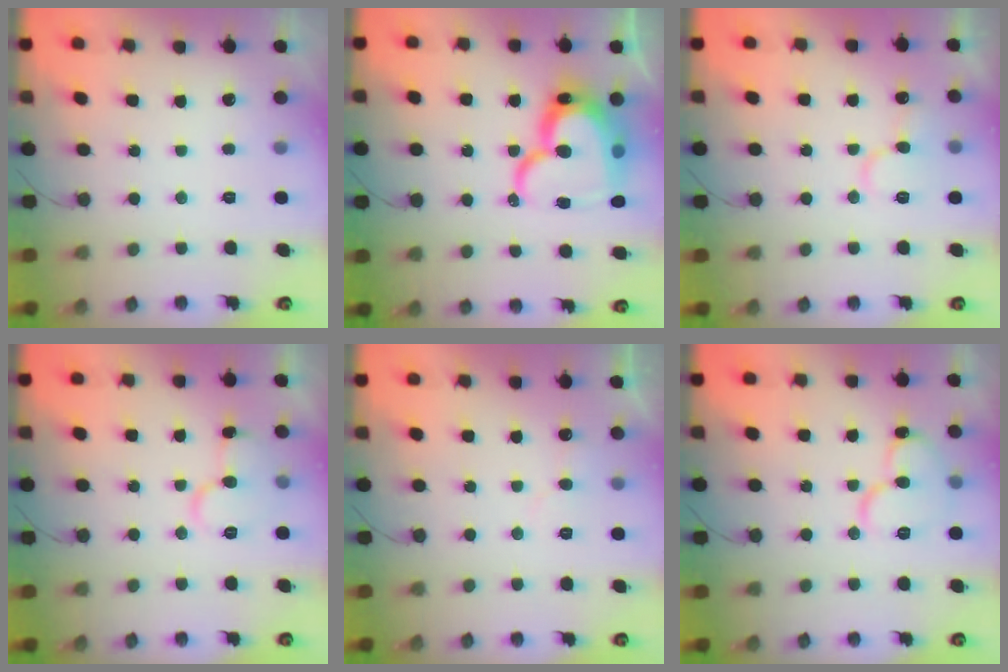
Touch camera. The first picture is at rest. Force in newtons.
{"total": 25.1, "press": 25.0, "slide": 1.9}
{"total": 9.9, "press": 9.8, "slide": 1.5}
{"total": 9.2, "press": 9.1, "slide": 1.1}
{"total": 4.2, "press": 4.1, "slide": 0.4}
{"total": 11.4, "press": 11.3, "slide": 1.4}